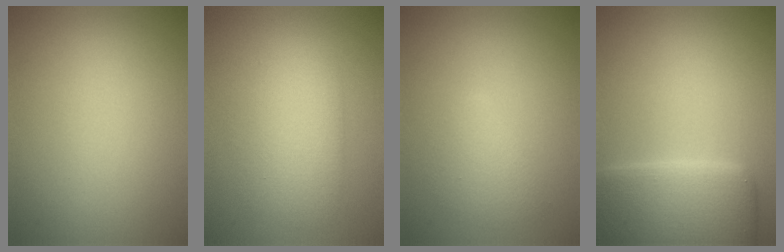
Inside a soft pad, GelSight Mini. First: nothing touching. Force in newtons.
{"total": 3.5, "press": 3.5, "slide": 0.3}
{"total": 2.0, "press": 2.0, "slide": 0.1}
{"total": 7.1, "press": 7.1, "slide": 0.3}